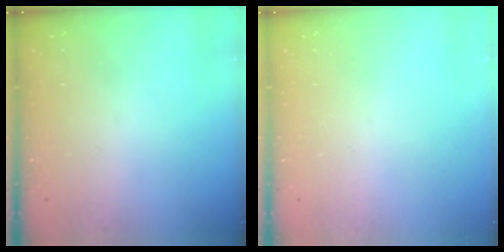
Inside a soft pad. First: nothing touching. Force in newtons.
{"total": 0.0}